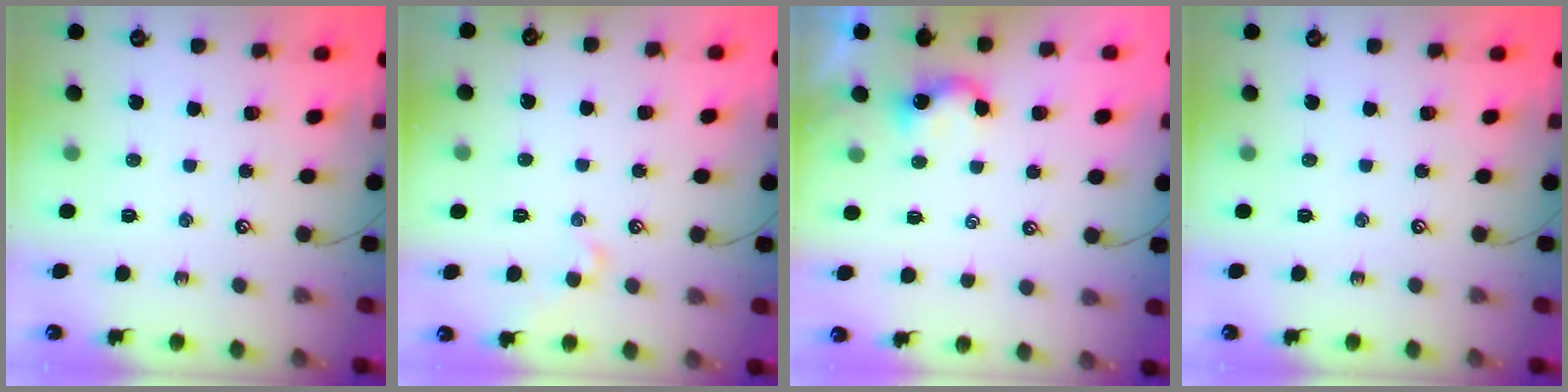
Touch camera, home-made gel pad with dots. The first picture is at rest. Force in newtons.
{"total": 0.8, "press": 0.7, "slide": 0.4}
{"total": 1.8, "press": 1.8, "slide": 0.3}
{"total": 0.0}